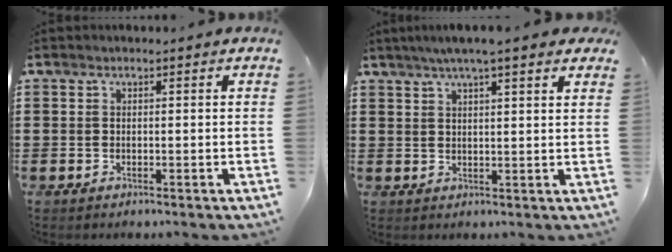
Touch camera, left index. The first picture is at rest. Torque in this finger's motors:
{"motor_torque": [2.14, 0.00, 1.05, 0.21]}